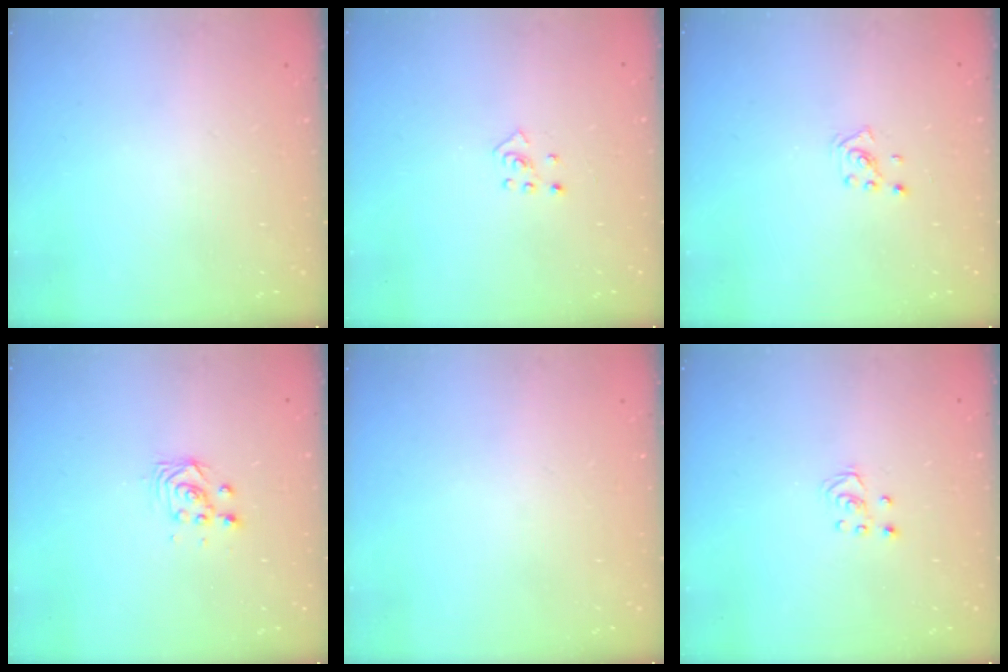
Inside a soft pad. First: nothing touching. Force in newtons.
{"total": 3.6, "press": 3.6, "slide": 0.6}
{"total": 2.0, "press": 2.0, "slide": 0.6}
{"total": 2.9, "press": 2.9, "slide": 0.4}
{"total": 0.0}
{"total": 2.5, "press": 2.5, "slide": 0.2}